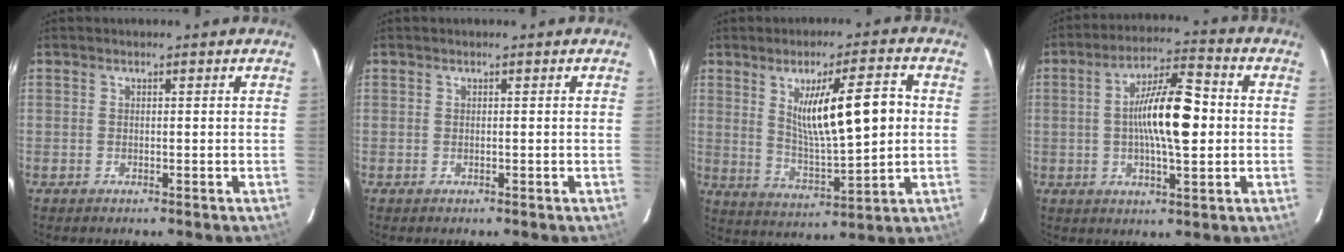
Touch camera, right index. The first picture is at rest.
{"total": 0.0}
{"total": 12.8, "force": [2.5, 1.9, 12.4], "torque": [-0.203, 0.001, 0.050]}
{"total": 11.9, "force": [0.3, 2.5, 11.6], "torque": [-0.207, 0.018, 0.001]}